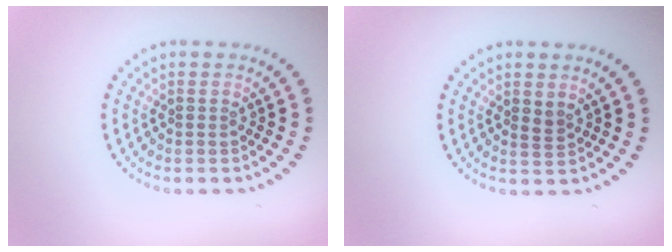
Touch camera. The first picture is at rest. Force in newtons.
{"total": 0.9, "press": 0.7, "slide": 0.5}